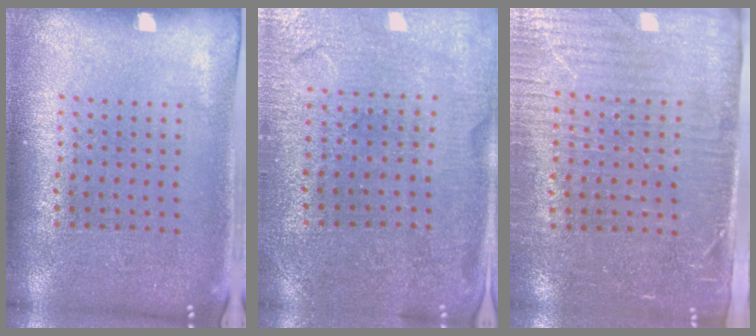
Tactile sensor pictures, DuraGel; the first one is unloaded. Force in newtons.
{"total": 1.3, "press": 1.3, "slide": 0.1}
{"total": 3.5, "press": 3.2, "slide": 1.5}